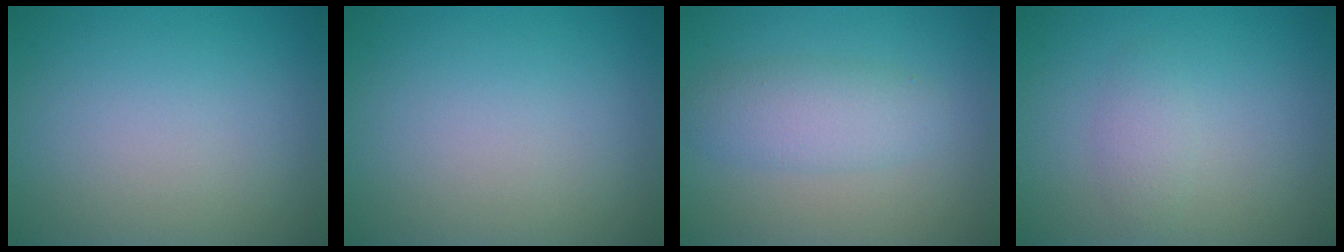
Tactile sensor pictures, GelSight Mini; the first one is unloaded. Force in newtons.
{"total": 0.0}
{"total": 3.2, "press": 3.2, "slide": 0.1}
{"total": 1.4, "press": 1.4, "slide": 0.1}